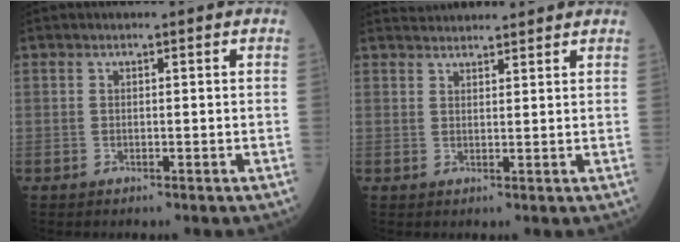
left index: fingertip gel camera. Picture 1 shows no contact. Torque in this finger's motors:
{"motor_torque": [-0.85, -1.29, -0.08, -0.03]}